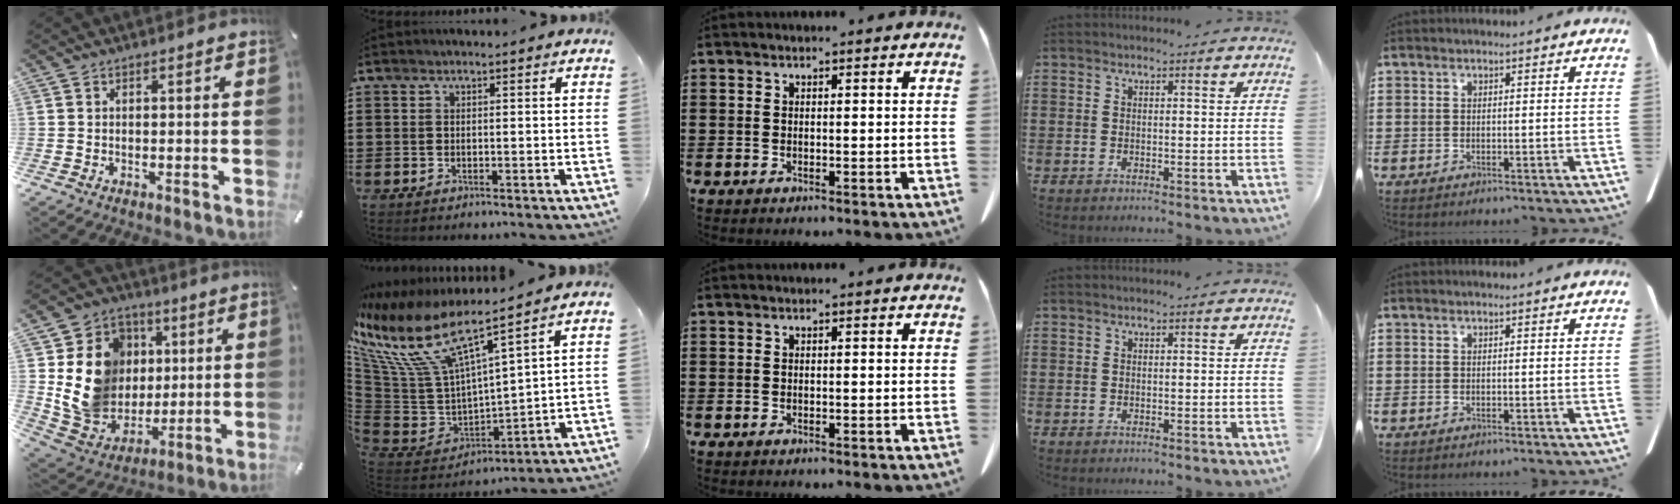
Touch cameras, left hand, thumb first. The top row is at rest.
{"thumb": {"total": 18.8, "force": [3.0, 16.5, 8.5], "torque": [-0.163, -0.009, 0.073]}, "index": {"total": 11.4, "force": [7.5, 2.9, 8.1], "torque": [-0.205, -0.062, 0.118]}}